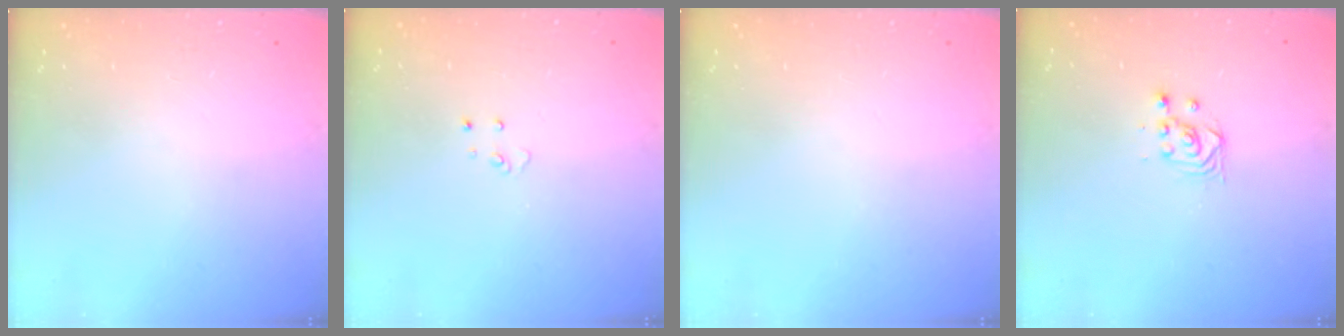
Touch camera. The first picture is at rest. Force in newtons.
{"total": 2.9, "press": 2.9, "slide": 0.2}
{"total": 0.0}
{"total": 3.3, "press": 3.3, "slide": 0.4}